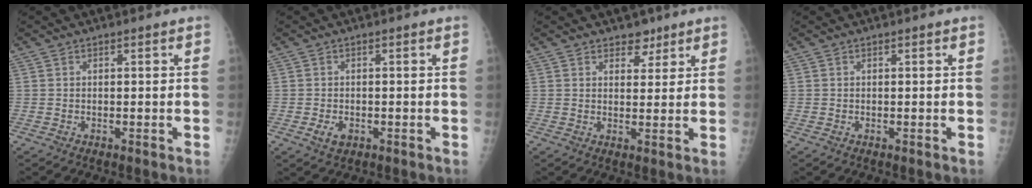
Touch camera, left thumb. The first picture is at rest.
{"total": 2.7, "force": [-0.9, 1.8, 1.7], "torque": [-0.028, -0.001, -0.010]}
{"total": 3.6, "force": [2.6, 2.2, 1.0], "torque": [0.007, -0.016, 0.039]}
{"total": 0.0}